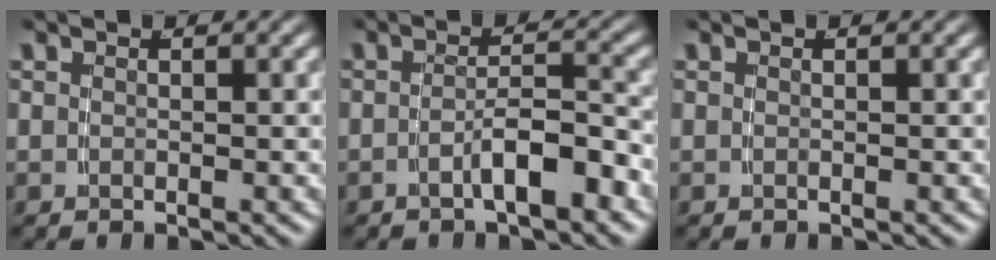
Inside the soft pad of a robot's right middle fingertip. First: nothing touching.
{"total": 3.5, "force": [-2.7, 0.3, 2.3], "torque": [-0.025, -0.001, -0.044]}
{"total": 0.0}